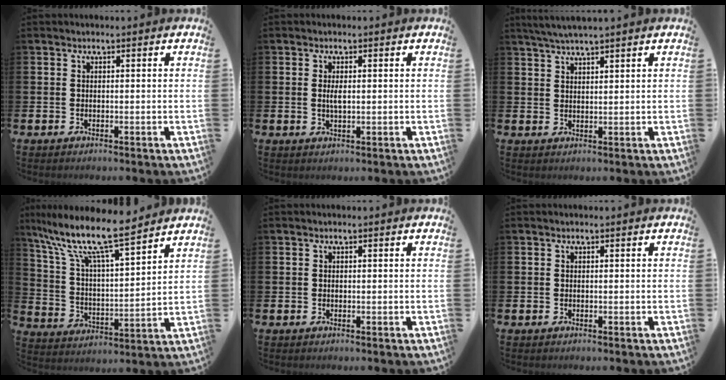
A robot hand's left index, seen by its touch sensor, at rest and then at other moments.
{"total": 1.8, "force": [0.3, 0.6, 1.7], "torque": [-0.033, 0.003, 0.003]}
{"total": 3.4, "force": [3.1, 0.0, 1.4], "torque": [-0.037, -0.002, 0.057]}
{"total": 11.5, "force": [9.8, 1.8, 5.7], "torque": [-0.136, -0.063, 0.166]}
{"total": 0.0}
{"total": 0.0}